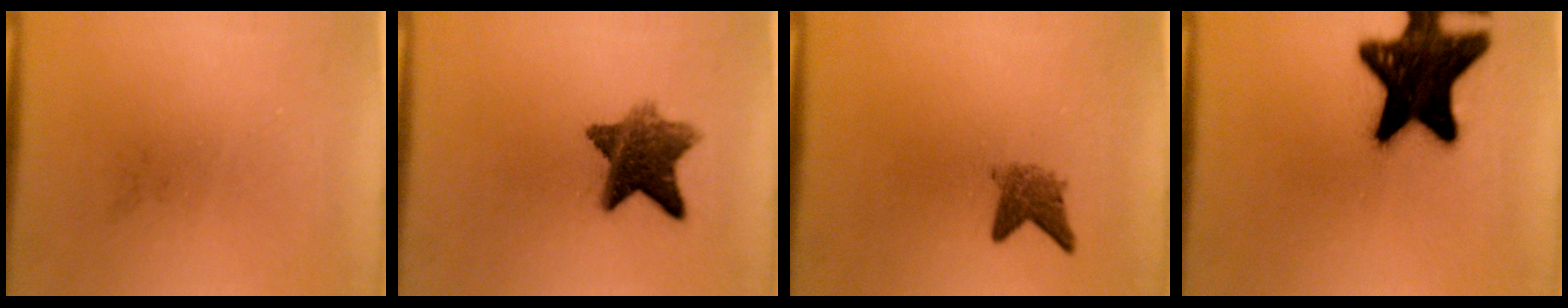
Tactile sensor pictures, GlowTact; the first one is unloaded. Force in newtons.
{"total": 8.7}
{"total": 3.0}
{"total": 19.5}